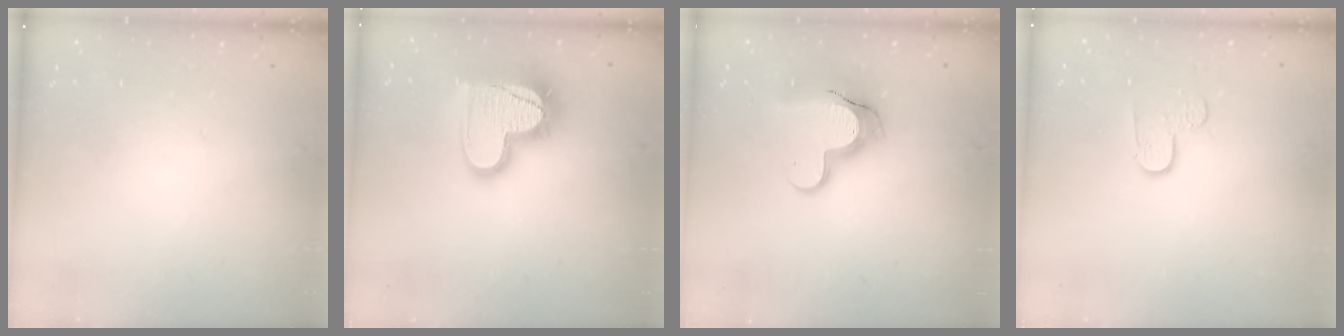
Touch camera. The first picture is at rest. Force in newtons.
{"total": 18.9, "press": 18.9, "slide": 1.4}
{"total": 11.8, "press": 11.8, "slide": 1.0}
{"total": 3.3, "press": 3.3, "slide": 0.3}